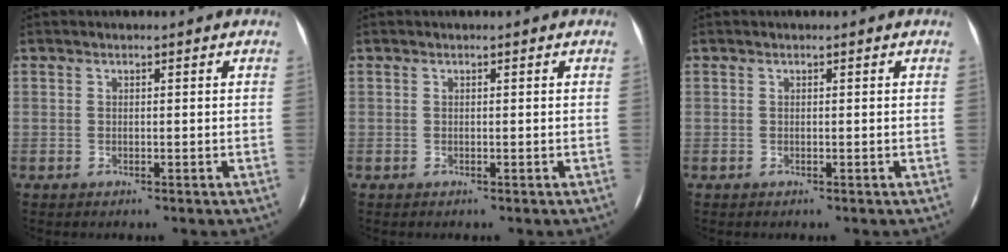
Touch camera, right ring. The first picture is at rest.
{"total": 0.0}
{"total": 0.0}